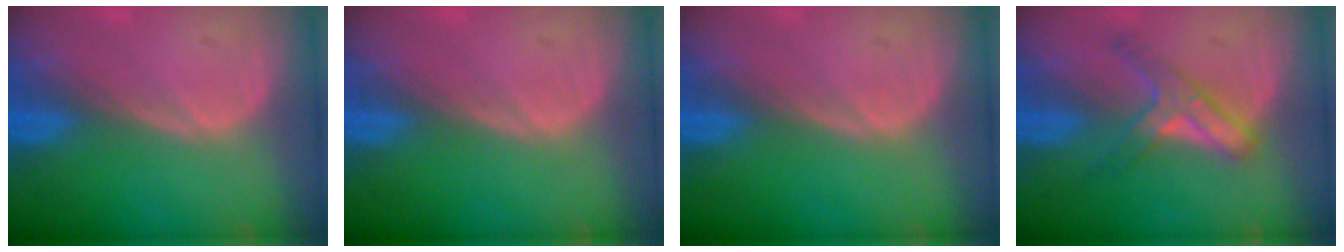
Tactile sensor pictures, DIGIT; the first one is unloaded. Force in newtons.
{"total": 0.0}
{"total": 0.0}
{"total": 5.1, "press": 5.1, "slide": 0.3}